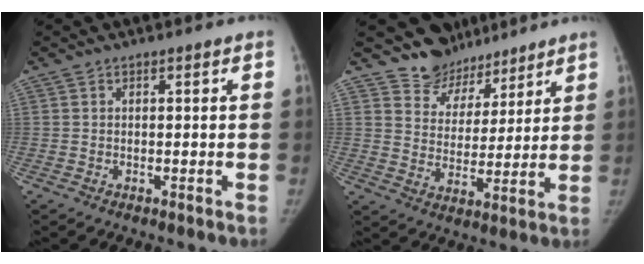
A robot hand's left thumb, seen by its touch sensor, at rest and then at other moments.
{"total": 8.8, "force": [7.4, 4.6, -0.7], "torque": [0.049, -0.068, 0.135]}